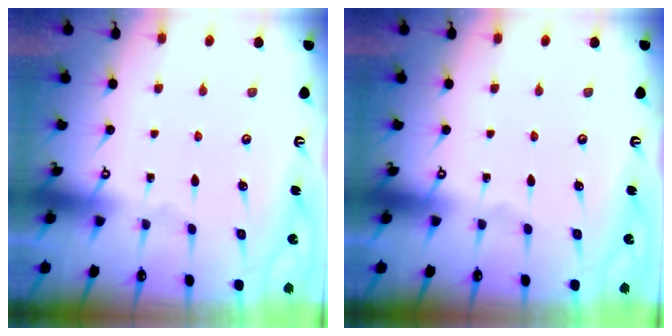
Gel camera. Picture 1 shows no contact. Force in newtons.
{"total": 0.0}